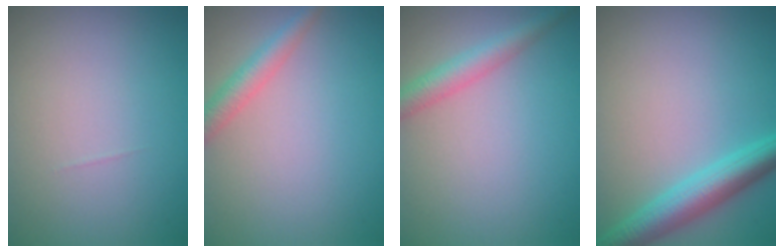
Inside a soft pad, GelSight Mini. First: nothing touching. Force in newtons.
{"total": 2.3, "press": 2.3, "slide": 0.1}
{"total": 2.8, "press": 2.8, "slide": 0.2}
{"total": 4.8, "press": 4.8, "slide": 0.2}